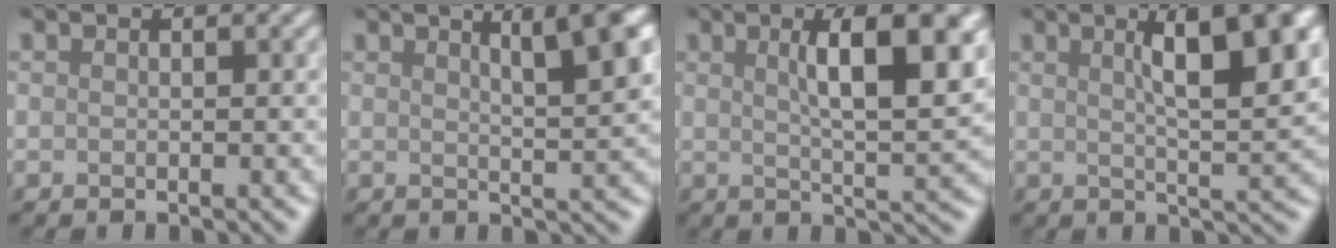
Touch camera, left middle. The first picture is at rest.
{"total": 5.5, "force": [2.7, 1.2, 4.6], "torque": [-0.036, 0.017, 0.033]}
{"total": 8.9, "force": [2.5, 2.5, 8.2], "torque": [-0.097, 0.010, 0.040]}
{"total": 9.1, "force": [3.1, 2.5, 8.2], "torque": [-0.090, 0.018, 0.044]}